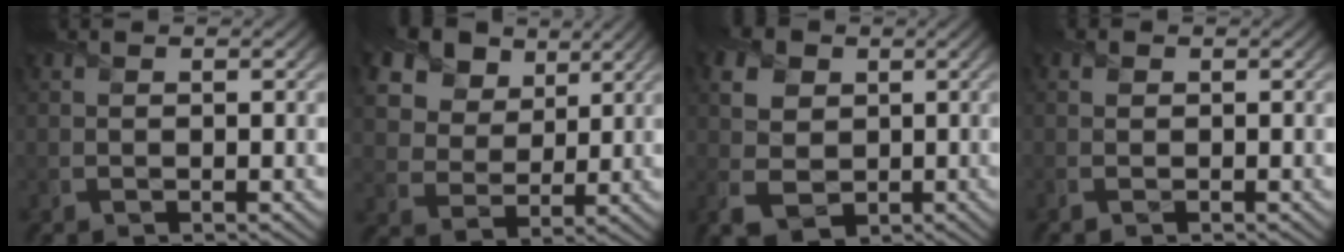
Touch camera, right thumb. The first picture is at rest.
{"total": 15.3, "force": [9.3, 10.1, 6.9], "torque": [-0.211, 0.020, 0.191]}
{"total": 6.4, "force": [0.5, 5.2, 3.7], "torque": [-0.111, -0.005, 0.004]}
{"total": 1.4, "force": [-0.3, 1.1, 0.8], "torque": [-0.021, -0.001, -0.007]}